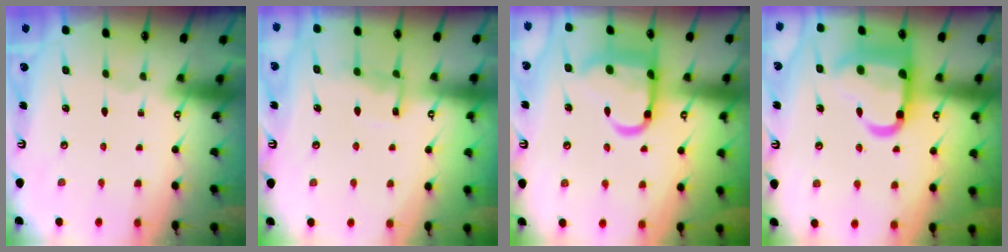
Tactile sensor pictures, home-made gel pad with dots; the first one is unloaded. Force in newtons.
{"total": 8.6, "press": 8.5, "slide": 0.9}
{"total": 15.6, "press": 15.5, "slide": 1.4}
{"total": 18.0, "press": 17.9, "slide": 1.7}